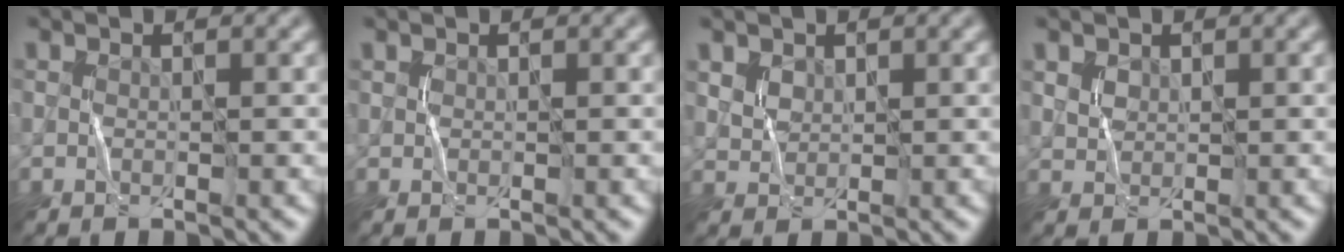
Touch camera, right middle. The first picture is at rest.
{"total": 0.0}
{"total": 1.8, "force": [1.0, 1.3, 0.6], "torque": [-0.020, -0.008, 0.033]}
{"total": 1.3, "force": [0.7, 1.0, 0.5], "torque": [-0.010, -0.001, 0.019]}